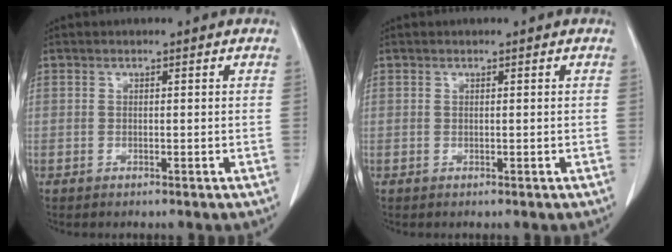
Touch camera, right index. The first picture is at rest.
{"total": 0.0}